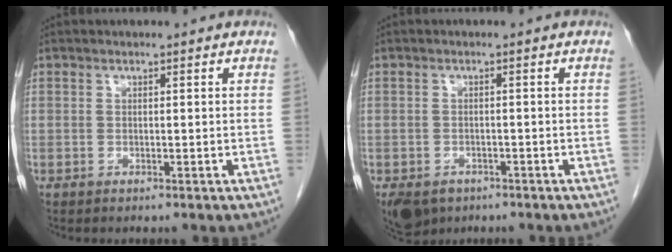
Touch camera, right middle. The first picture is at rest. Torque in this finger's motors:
{"motor_torque": [0.01, 0.02, 0.02, 0.01]}